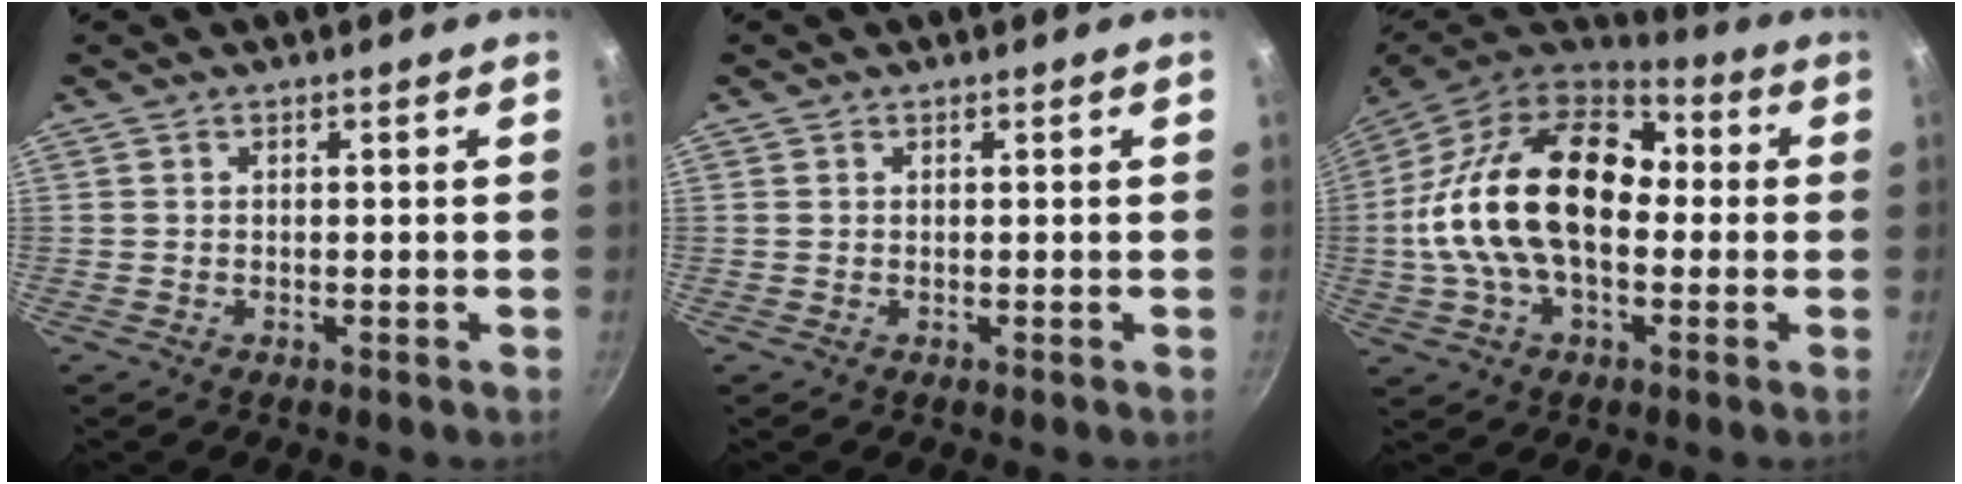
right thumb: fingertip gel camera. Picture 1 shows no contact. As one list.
[{"total": 0.0}, {"total": 25.0, "force": [0.3, 15.6, 19.5], "torque": [-0.340, 0.041, -0.011]}]